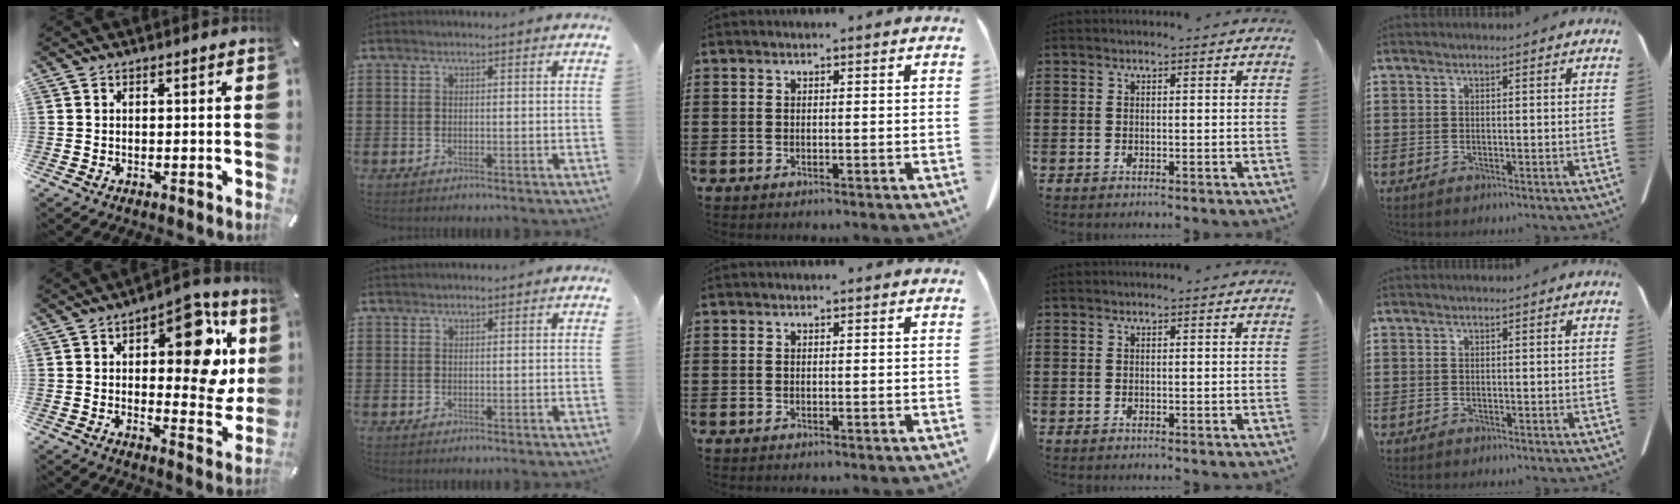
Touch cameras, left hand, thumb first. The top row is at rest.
{"thumb": {"total": 17.2, "force": [5.9, 8.5, 13.7], "torque": [-0.156, -0.039, 0.092]}, "index": {"total": 0.8, "force": [0.8, 0.0, 0.1], "torque": [-0.005, 0.000, 0.016]}}